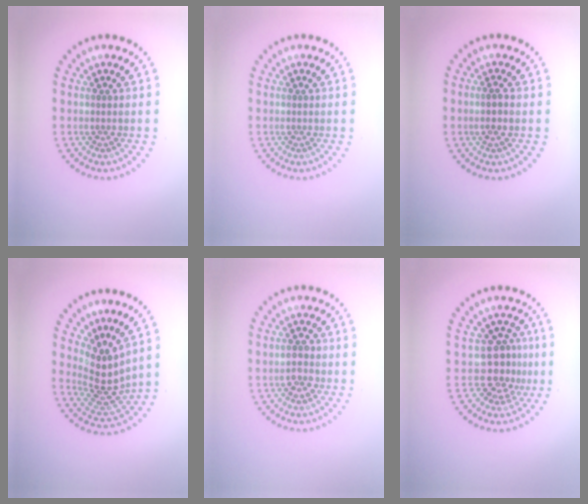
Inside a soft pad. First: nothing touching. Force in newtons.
{"total": 0.0}
{"total": 1.3, "press": 1.2, "slide": 0.6}
{"total": 3.9, "press": 2.9, "slide": 2.7}
{"total": 1.8, "press": 1.8, "slide": 0.1}
{"total": 3.2, "press": 2.3, "slide": 2.1}